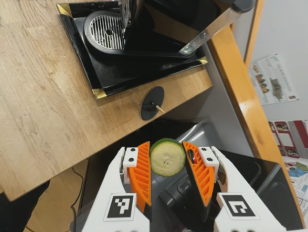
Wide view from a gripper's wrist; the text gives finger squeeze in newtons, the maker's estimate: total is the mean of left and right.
{"total": 9.1, "left": 9.1, "right": 9.1}